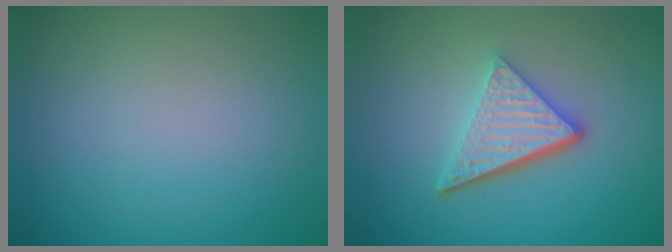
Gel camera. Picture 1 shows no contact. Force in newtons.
{"total": 4.9, "press": 3.4, "slide": 3.6}